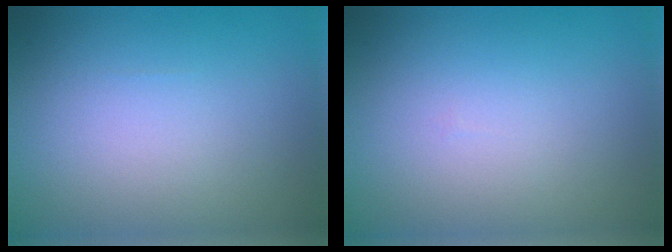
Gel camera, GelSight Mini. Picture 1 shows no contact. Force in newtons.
{"total": 0.0}